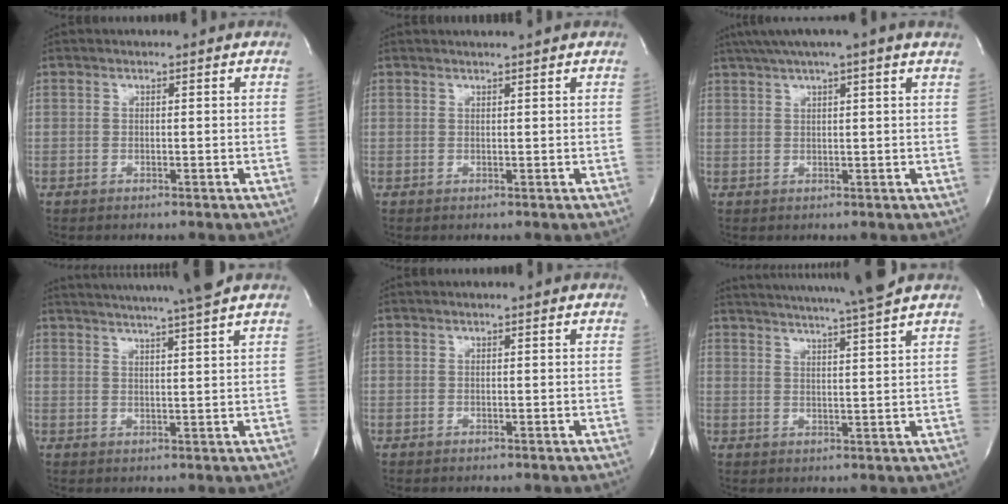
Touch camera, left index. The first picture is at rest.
{"total": 2.3, "force": [2.1, -0.4, 0.8], "torque": [-0.010, 0.007, 0.031]}
{"total": 11.4, "force": [8.8, 0.0, 7.2], "torque": [-0.126, 0.043, 0.112]}
{"total": 13.8, "force": [12.1, -1.3, 6.4], "torque": [-0.113, -0.007, 0.164]}
{"total": 0.0}
{"total": 13.6, "force": [12.1, -1.8, 5.9], "torque": [-0.105, -0.020, 0.165]}